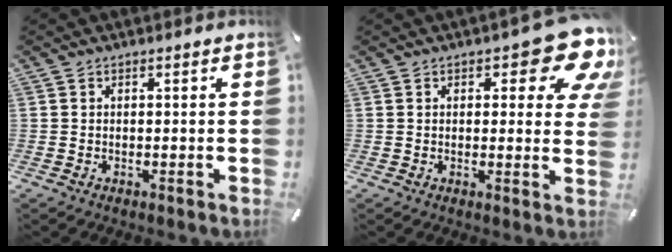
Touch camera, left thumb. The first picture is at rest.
{"total": 12.4, "force": [6.1, 5.1, 9.5], "torque": [-0.107, -0.046, 0.101]}